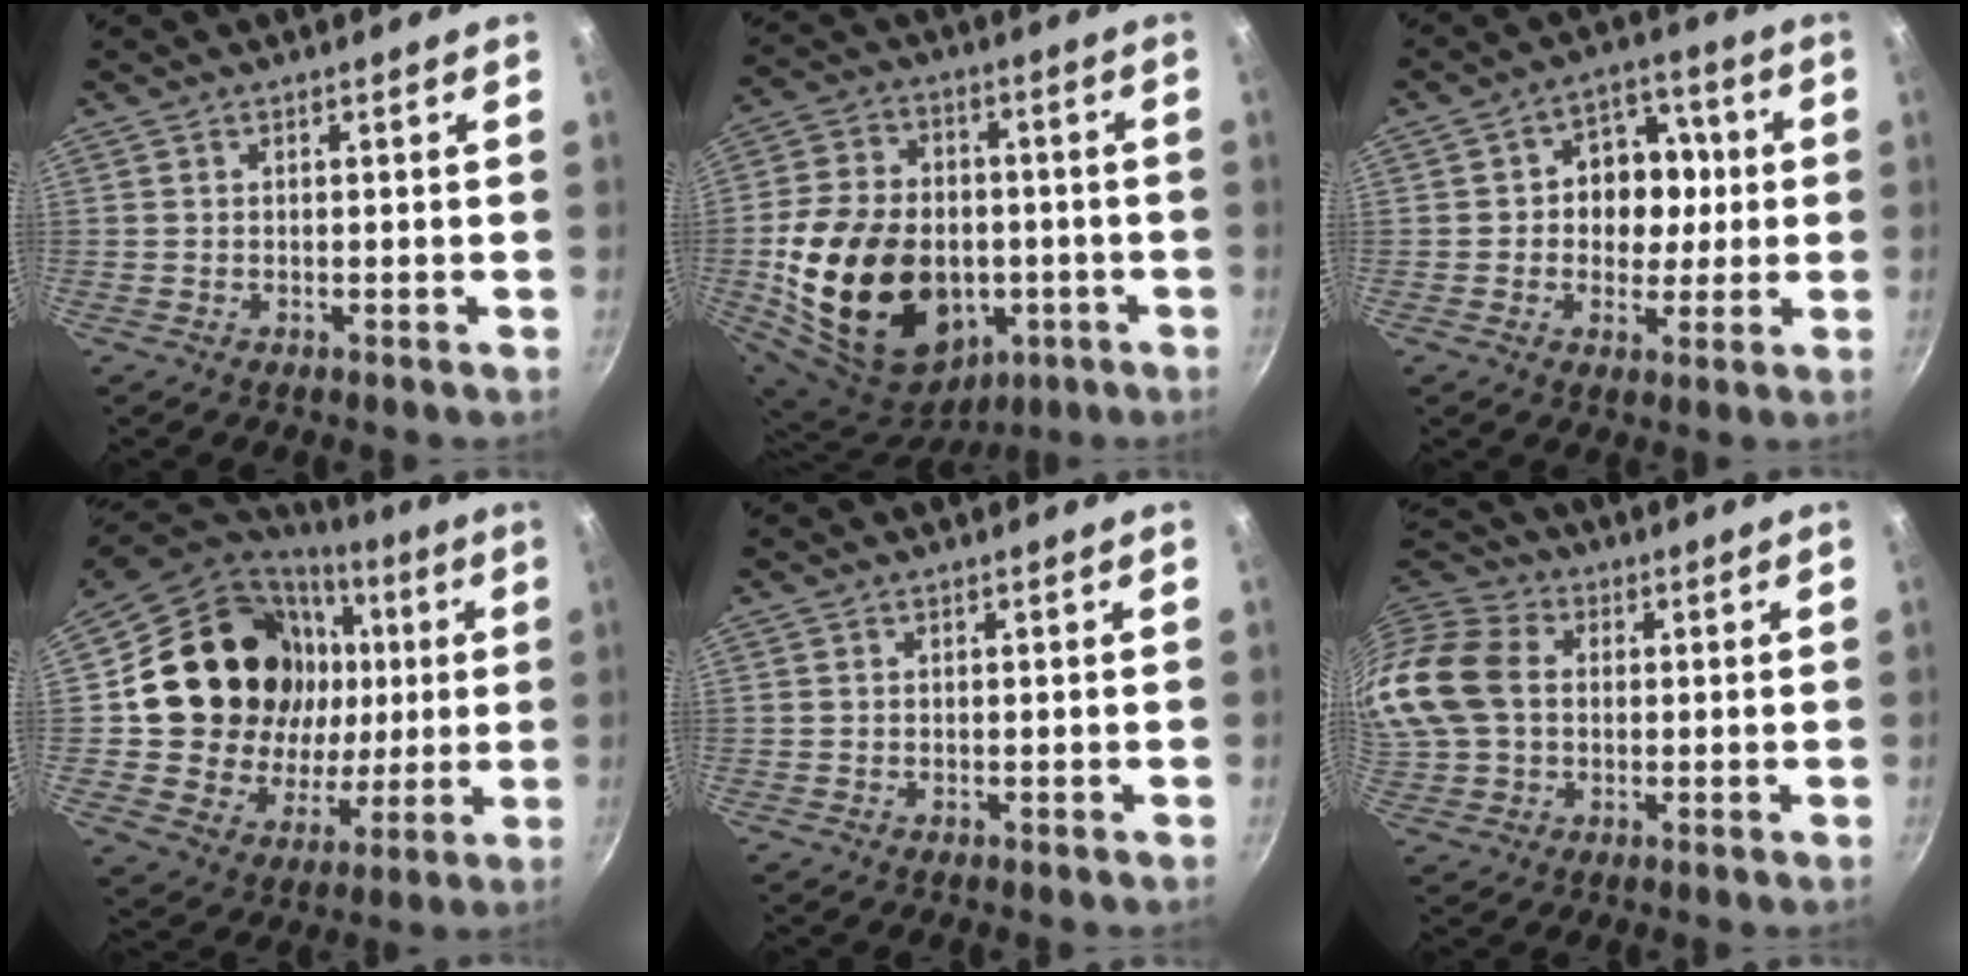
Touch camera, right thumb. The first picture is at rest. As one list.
[{"total": 25.9, "force": [-4.5, 18.7, 17.4], "torque": [-0.312, 0.033, -0.054]}, {"total": 11.2, "force": [0.6, 9.1, 6.6], "torque": [-0.041, 0.012, -0.003]}, {"total": 26.3, "force": [4.4, 22.0, 13.8], "torque": [-0.218, 0.012, 0.088]}, {"total": 0.0}, {"total": 17.8, "force": [1.4, 13.8, 11.2], "torque": [-0.235, 0.029, 0.016]}]